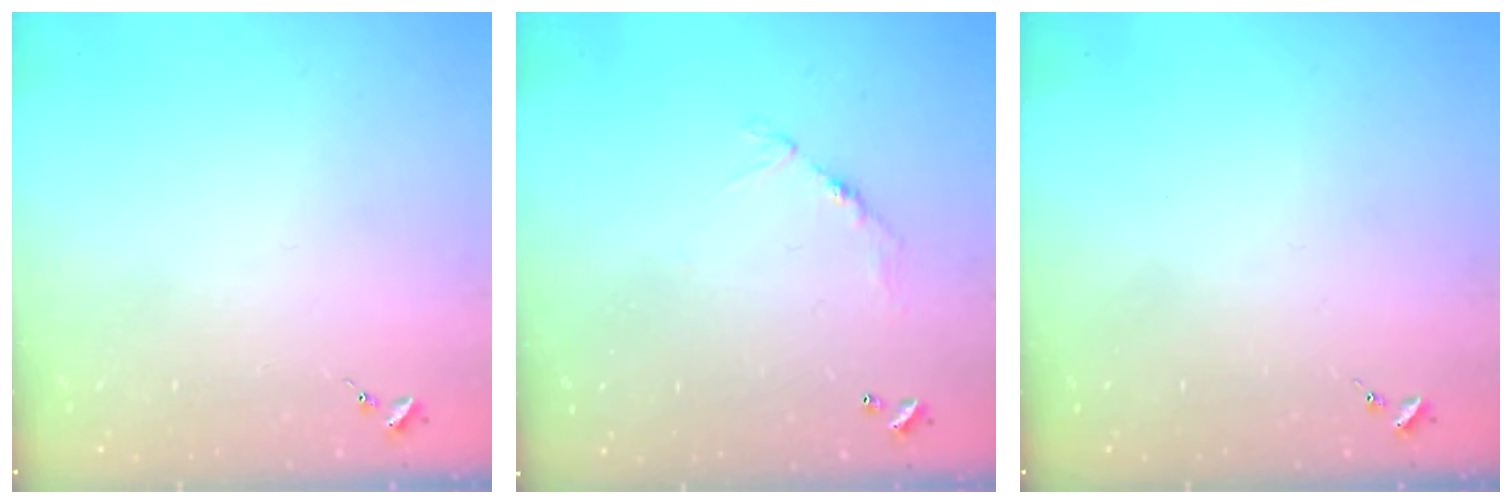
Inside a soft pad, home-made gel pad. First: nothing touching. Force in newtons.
{"total": 6.7, "press": 6.7, "slide": 0.5}
{"total": 0.0}